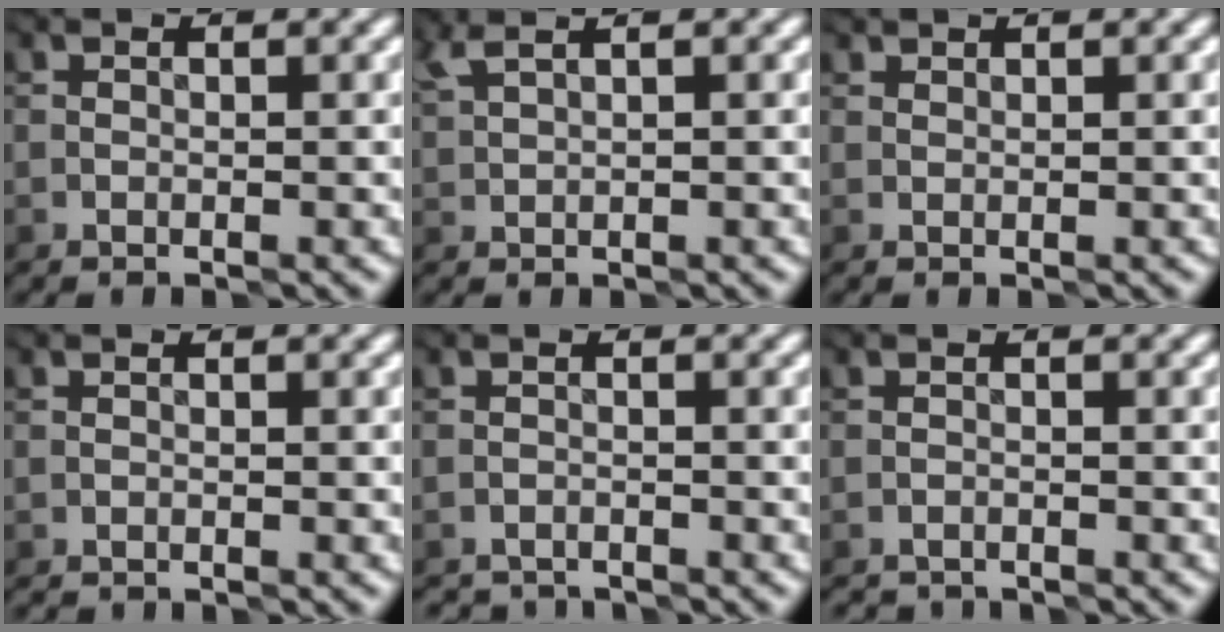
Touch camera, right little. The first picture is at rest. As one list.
[{"total": 1.8, "force": [1.4, 0.4, 0.9], "torque": [-0.022, 0.002, 0.030]}, {"total": 0.0}, {"total": 0.8, "force": [-0.8, 0.0, -0.1], "torque": [0.000, -0.006, -0.020]}, {"total": 2.3, "force": [-2.3, 0.4, -0.1], "torque": [0.005, -0.008, -0.046]}, {"total": 1.9, "force": [-1.9, 0.3, 0.0], "torque": [0.003, -0.009, -0.041]}]